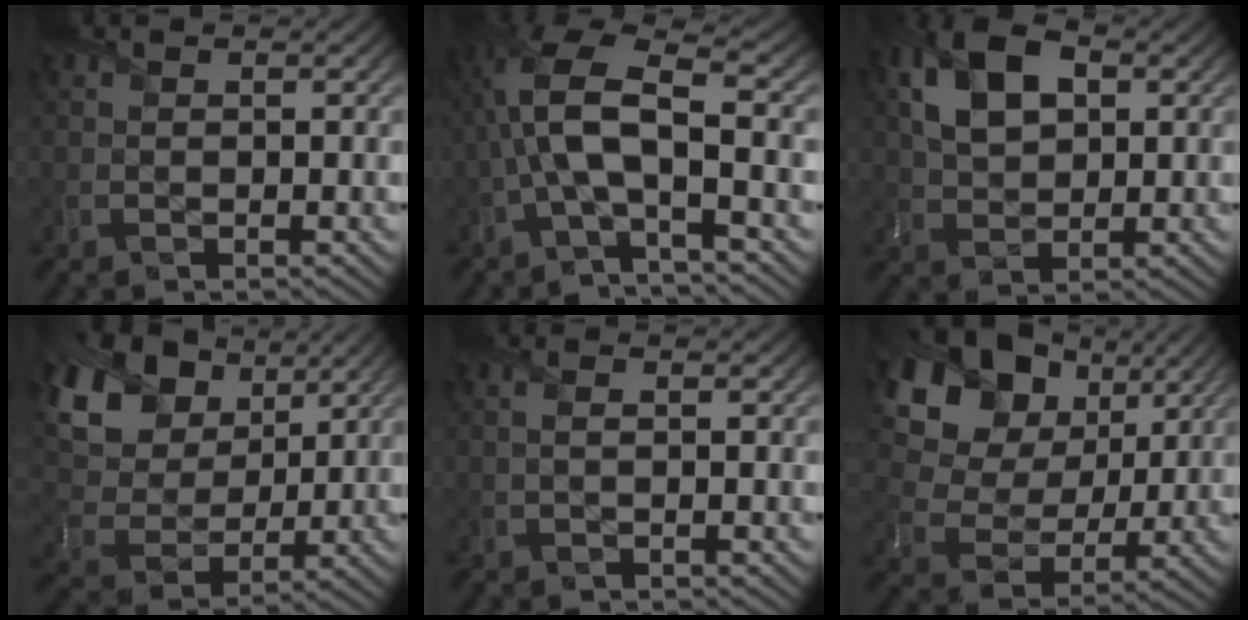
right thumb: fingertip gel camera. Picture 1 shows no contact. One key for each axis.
{"total": 9.8, "fx": -1.5, "fy": 3.7, "fz": 8.9, "tx": -0.200, "ty": 0.013, "tz": -0.043}
{"total": 9.6, "fx": 2.7, "fy": 6.0, "fz": 7.0, "tx": -0.158, "ty": 0.015, "tz": 0.044}
{"total": 16.7, "fx": 8.0, "fy": 11.3, "fz": 9.3, "tx": -0.258, "ty": 0.045, "tz": 0.148}
{"total": 1.0, "fx": -0.1, "fy": 0.2, "fz": 0.9, "tx": -0.023, "ty": 0.001, "tz": -0.003}
{"total": 16.9, "fx": 8.1, "fy": 11.8, "fz": 9.0, "tx": -0.213, "ty": 0.040, "tz": 0.138}